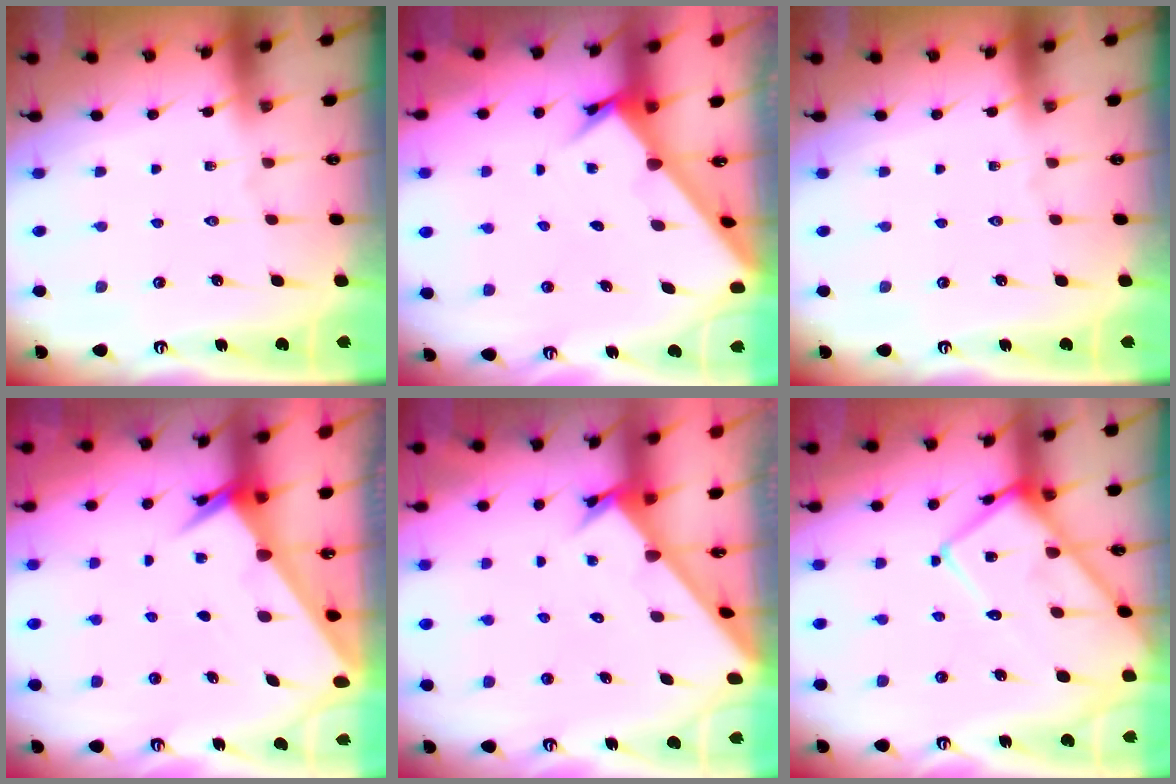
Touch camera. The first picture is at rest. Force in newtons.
{"total": 2.2, "press": 2.2, "slide": 0.2}
{"total": 0.0}
{"total": 2.6, "press": 2.6, "slide": 0.2}
{"total": 2.6, "press": 2.6, "slide": 0.3}
{"total": 15.7, "press": 15.6, "slide": 1.5}